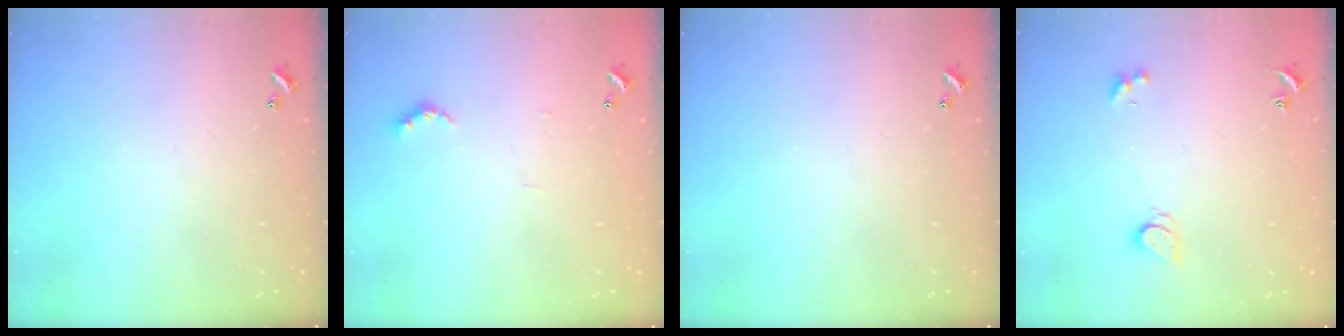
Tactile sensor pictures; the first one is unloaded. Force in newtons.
{"total": 3.8, "press": 3.8, "slide": 0.6}
{"total": 0.0}
{"total": 1.7, "press": 1.7, "slide": 0.4}